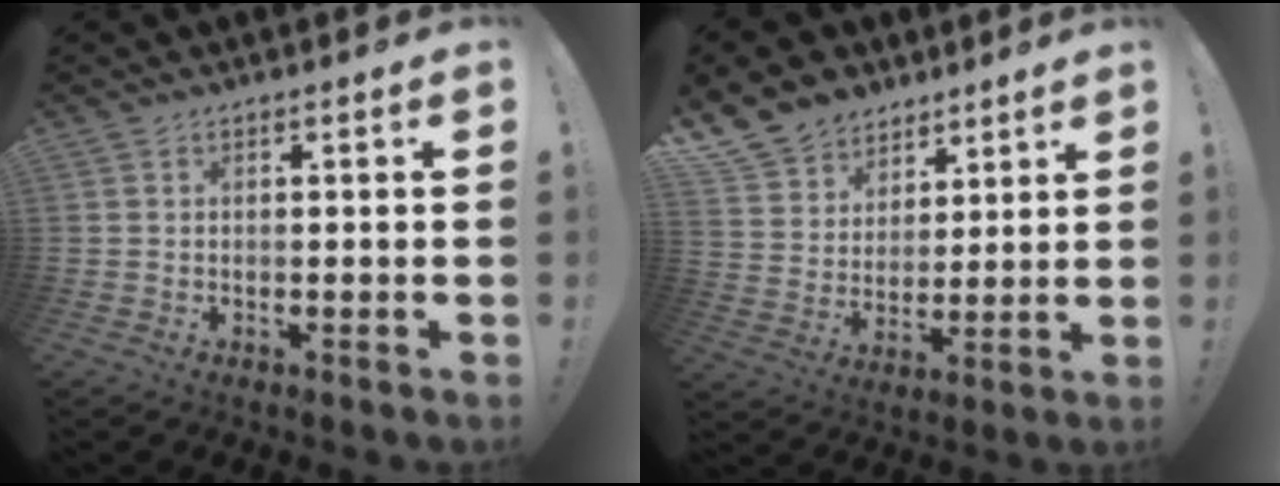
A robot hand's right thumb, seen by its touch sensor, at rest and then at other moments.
{"total": 11.9, "force": [8.1, 8.4, 2.3], "torque": [-0.054, -0.057, 0.162]}